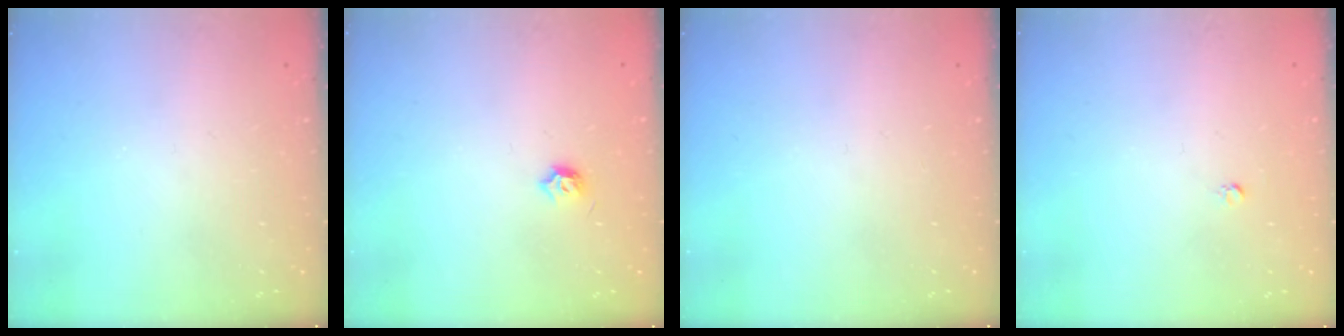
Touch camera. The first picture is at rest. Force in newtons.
{"total": 3.7, "press": 3.6, "slide": 0.9}
{"total": 0.0}
{"total": 2.5, "press": 2.5, "slide": 0.2}